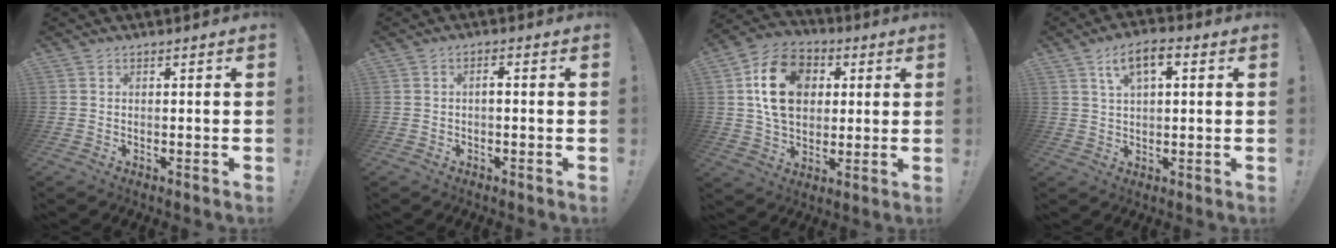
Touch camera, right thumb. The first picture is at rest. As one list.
[{"total": 1.7, "force": [-0.7, 0.3, 1.5], "torque": [-0.035, 0.009, -0.014]}, {"total": 18.3, "force": [4.3, 13.8, 11.1], "torque": [-0.177, -0.006, 0.081]}, {"total": 7.6, "force": [2.8, 3.7, 6.0], "torque": [-0.095, 0.004, 0.049]}]